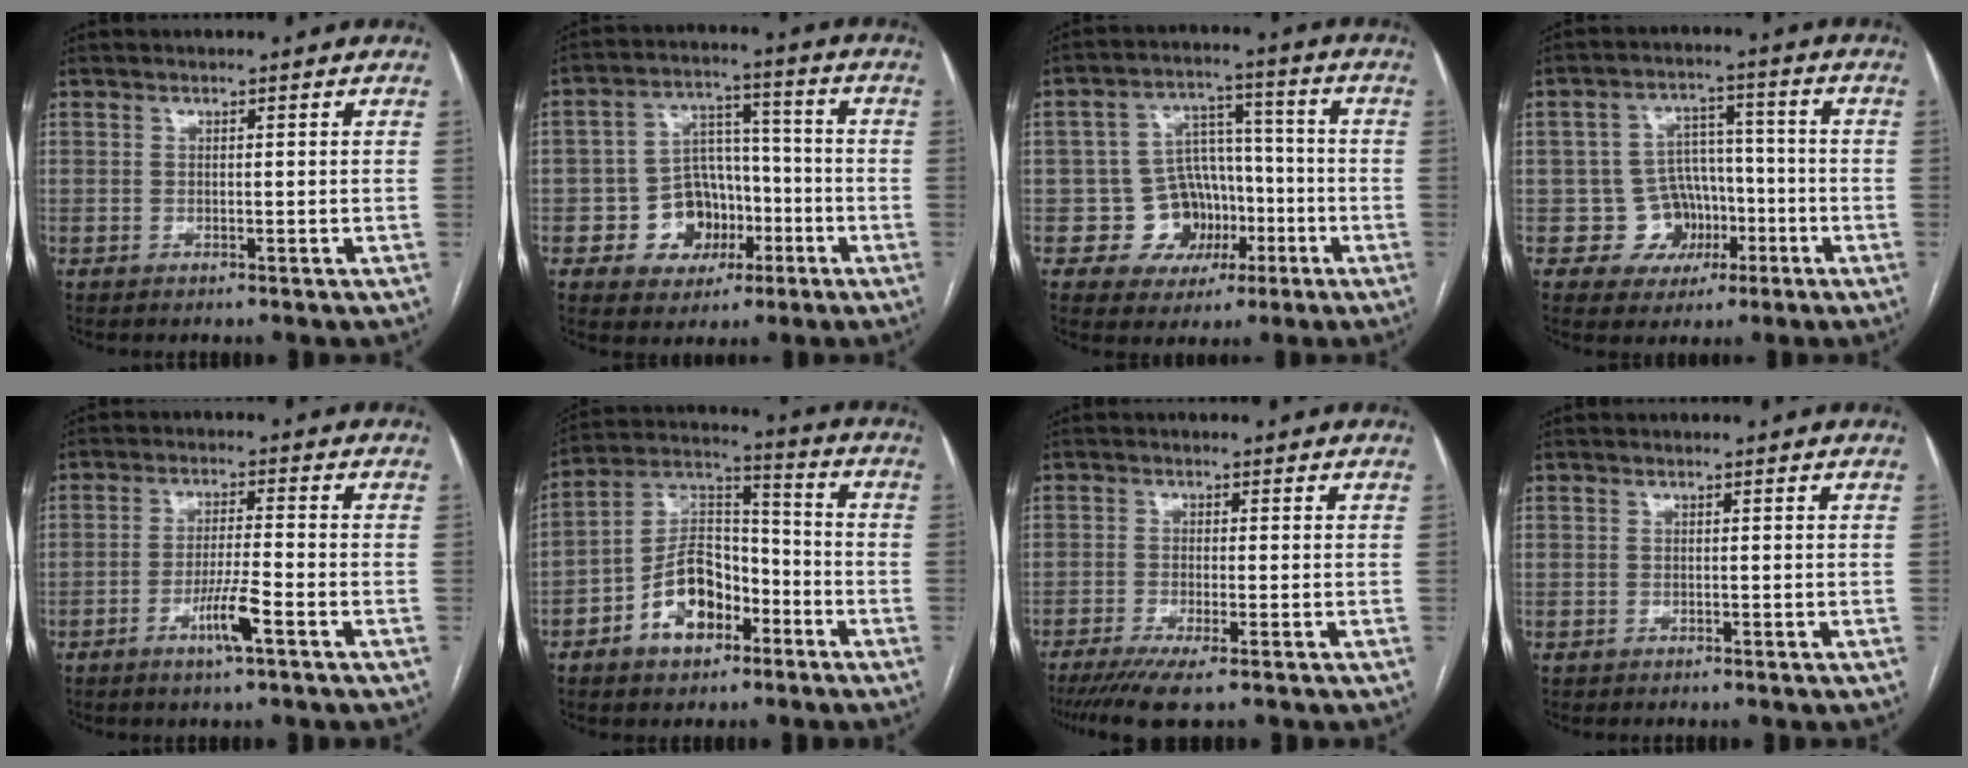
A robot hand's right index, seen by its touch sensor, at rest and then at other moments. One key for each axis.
{"total": 9.4, "fx": -3.3, "fy": 7.9, "fz": 3.9, "tx": -0.060, "ty": 0.029, "tz": -0.044}
{"total": 9.2, "fx": -2.9, "fy": 8.4, "fz": 2.6, "tx": -0.027, "ty": 0.030, "tz": -0.036}
{"total": 7.5, "fx": -2.4, "fy": 7.0, "fz": 1.2, "tx": -0.004, "ty": 0.022, "tz": -0.030}
{"total": 5.7, "fx": -2.8, "fy": 0.0, "fz": 4.9, "tx": -0.092, "ty": -0.008, "tz": -0.053}
{"total": 11.5, "fx": -5.3, "fy": 6.8, "fz": 7.6, "tx": -0.154, "ty": 0.030, "tz": -0.089}
{"total": 6.2, "fx": -4.4, "fy": 0.2, "fz": 4.4, "tx": -0.069, "ty": -0.014, "tz": -0.073}
{"total": 0.0}